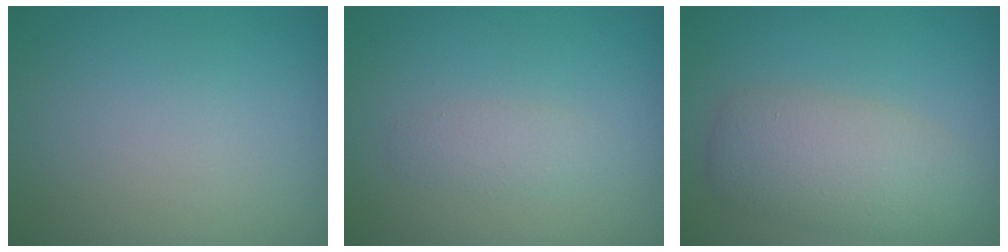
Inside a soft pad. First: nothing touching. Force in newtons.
{"total": 1.4, "press": 1.4, "slide": 0.1}
{"total": 4.9, "press": 4.9, "slide": 0.1}